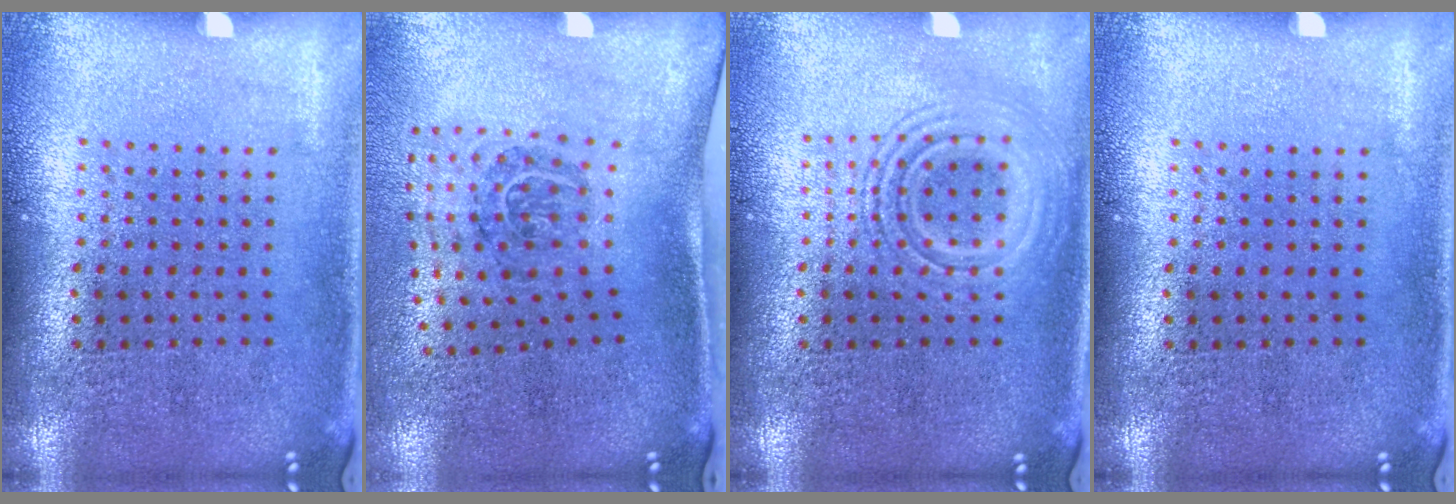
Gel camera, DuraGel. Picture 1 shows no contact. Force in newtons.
{"total": 1.9, "press": 1.2, "slide": 1.5}
{"total": 2.6, "press": 2.6, "slide": 0.5}
{"total": 0.0}